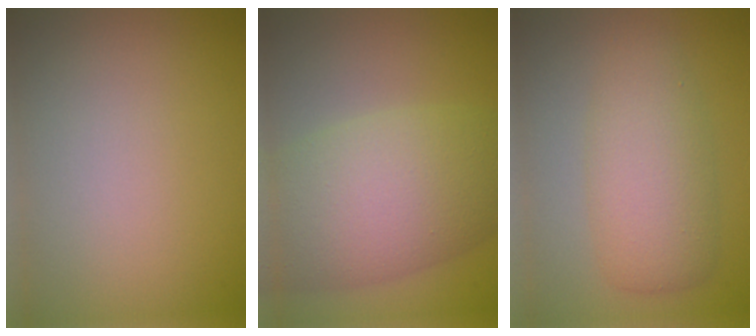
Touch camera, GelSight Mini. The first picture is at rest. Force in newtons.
{"total": 9.9, "press": 9.9, "slide": 0.1}
{"total": 5.2, "press": 5.2, "slide": 0.0}